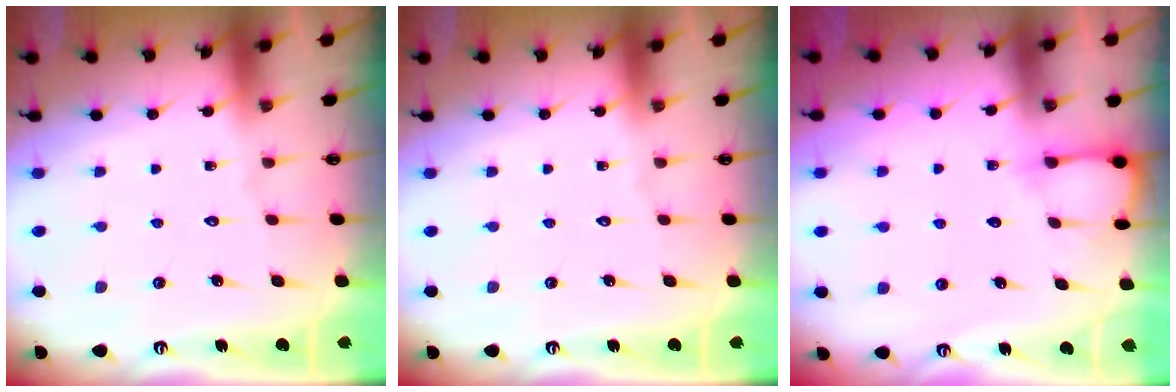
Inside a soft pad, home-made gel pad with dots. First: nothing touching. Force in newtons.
{"total": 0.0}
{"total": 6.2, "press": 6.1, "slide": 0.4}